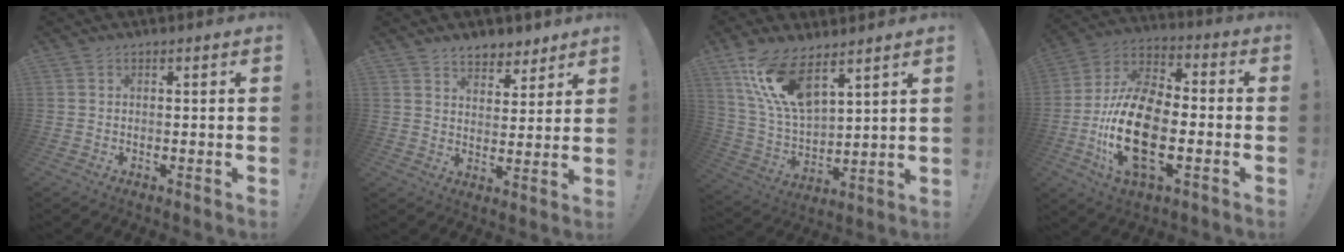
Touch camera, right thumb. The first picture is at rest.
{"total": 6.7, "force": [5.5, 3.6, 1.4], "torque": [-0.006, -0.046, 0.101]}
{"total": 15.4, "force": [10.1, 6.1, 9.9], "torque": [-0.211, -0.060, 0.187]}
{"total": 21.4, "force": [-5.4, 11.3, 17.3], "torque": [-0.358, 0.022, -0.085]}